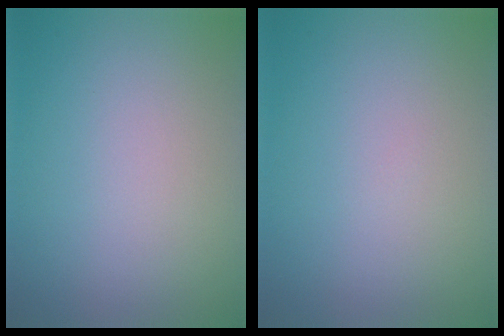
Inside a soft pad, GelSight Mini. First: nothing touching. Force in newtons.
{"total": 0.0}